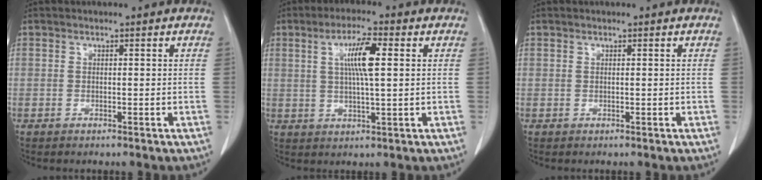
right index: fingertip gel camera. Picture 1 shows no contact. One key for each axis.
{"total": 6.8, "fx": 1.7, "fy": 0.6, "fz": 6.6, "tx": -0.121, "ty": 0.004, "tz": 0.030}
{"total": 0.0}